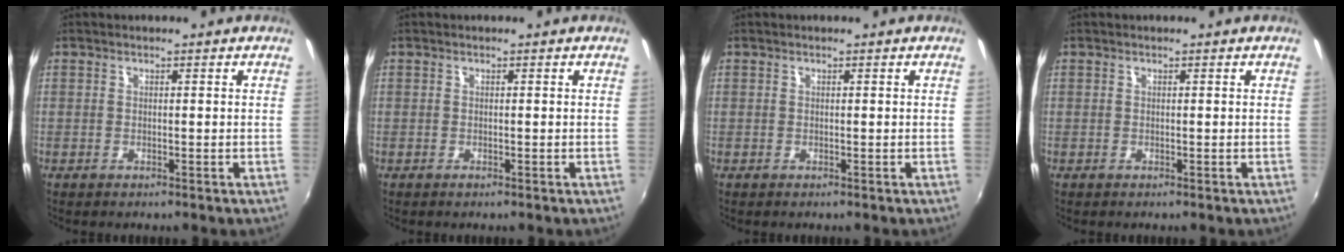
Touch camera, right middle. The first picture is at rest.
{"total": 0.0}
{"total": 0.0}
{"total": 0.0}